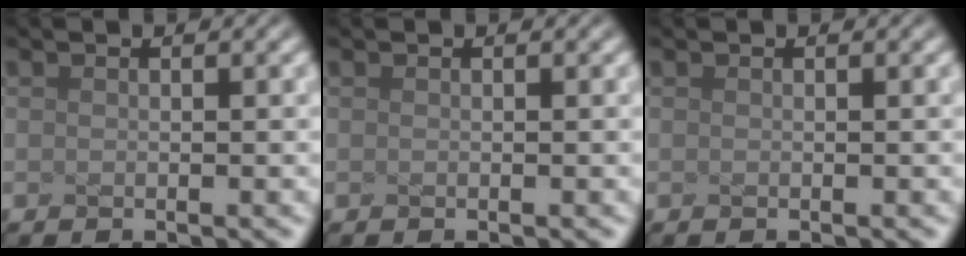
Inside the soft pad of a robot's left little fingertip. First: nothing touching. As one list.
[{"total": 0.0}, {"total": 0.0}]